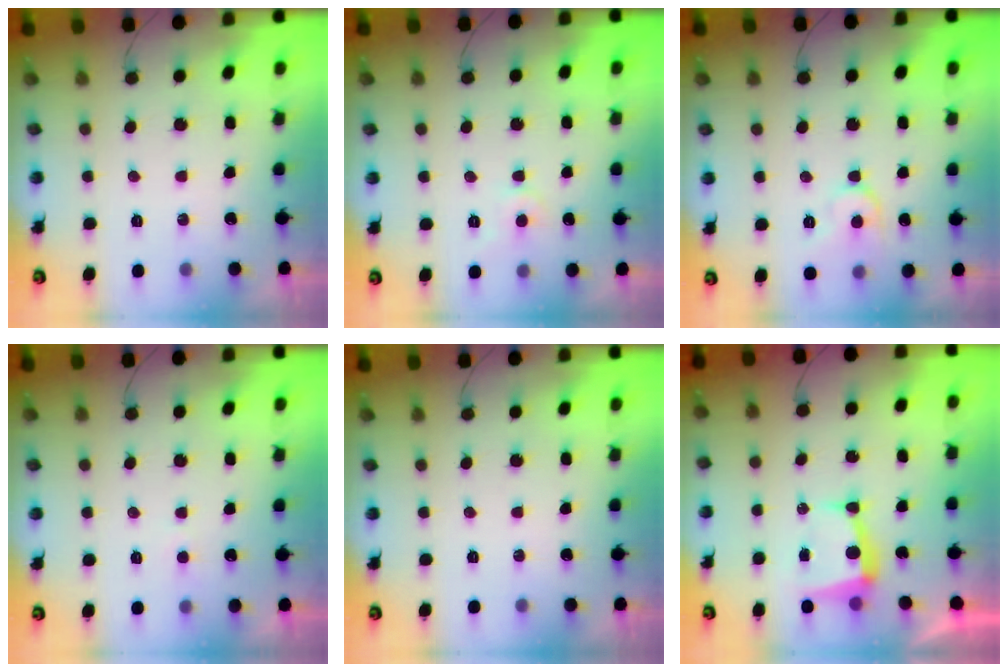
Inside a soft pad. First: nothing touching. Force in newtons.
{"total": 3.8, "press": 3.7, "slide": 0.3}
{"total": 8.7, "press": 8.7, "slide": 0.8}
{"total": 2.7, "press": 2.7, "slide": 0.3}
{"total": 0.0}
{"total": 5.8, "press": 5.8, "slide": 0.4}